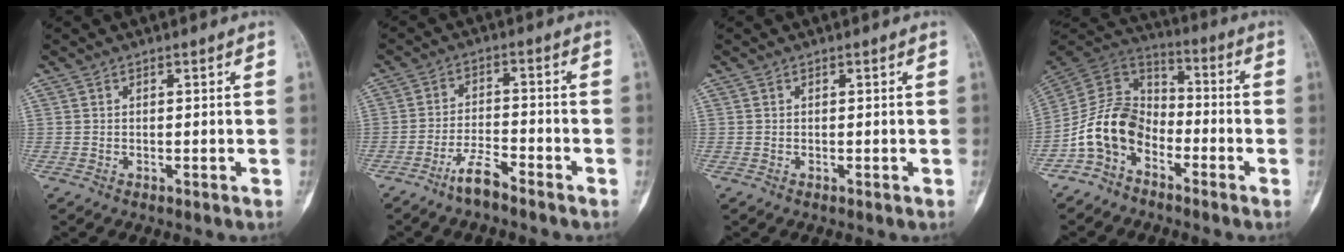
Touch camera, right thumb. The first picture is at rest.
{"total": 5.1, "force": [-4.0, 1.0, 3.0], "torque": [-0.061, 0.024, -0.079]}
{"total": 0.0}
{"total": 12.3, "force": [-5.7, 8.5, 6.8], "torque": [-0.118, 0.066, -0.127]}